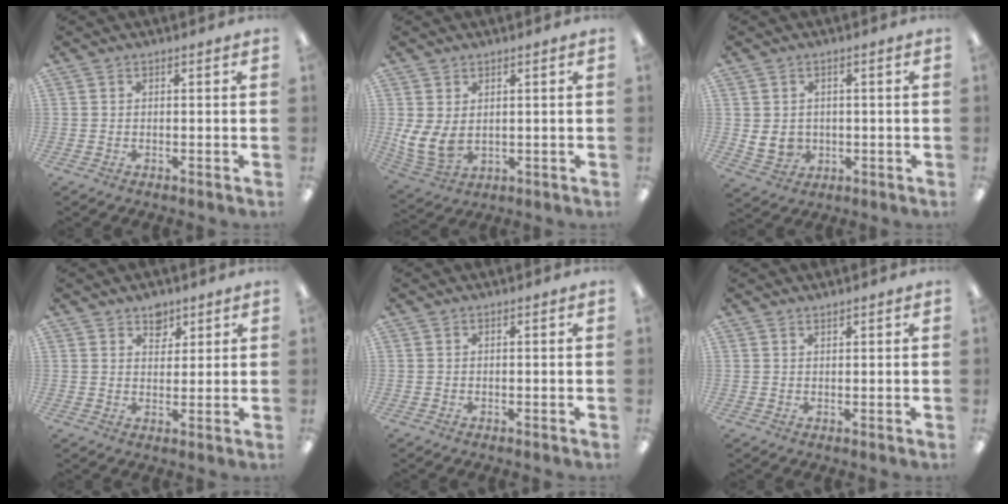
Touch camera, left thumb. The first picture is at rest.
{"total": 7.0, "force": [1.4, 4.7, 5.1], "torque": [-0.114, -0.021, 0.027]}
{"total": 5.2, "force": [0.6, 4.6, 2.3], "torque": [-0.045, -0.003, 0.011]}
{"total": 4.4, "force": [3.3, 2.8, 0.9], "torque": [0.005, -0.017, 0.056]}
{"total": 0.0}
{"total": 1.0, "force": [1.0, 0.2, 0.1], "torque": [-0.003, -0.002, 0.019]}